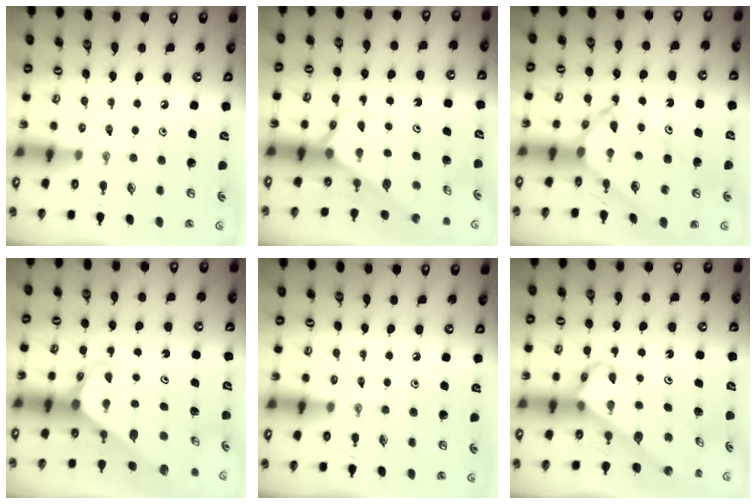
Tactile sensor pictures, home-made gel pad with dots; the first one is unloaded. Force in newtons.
{"total": 2.6, "press": 2.6, "slide": 0.1}
{"total": 10.6, "press": 10.6, "slide": 0.9}
{"total": 2.5, "press": 2.5, "slide": 0.1}
{"total": 0.0}
{"total": 4.2, "press": 4.2, "slide": 0.3}